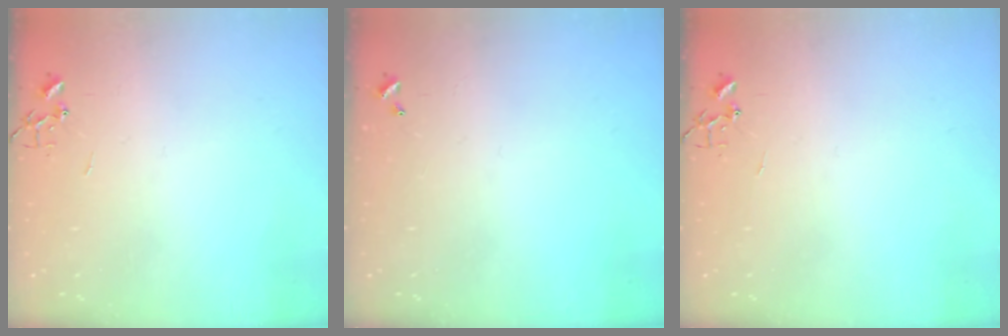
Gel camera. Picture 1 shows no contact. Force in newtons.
{"total": 0.0}
{"total": 0.0}